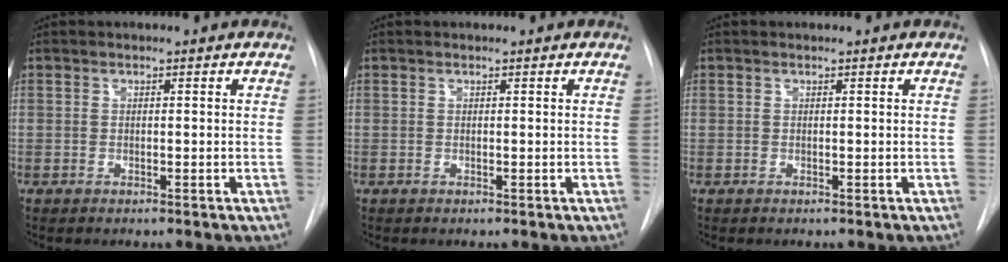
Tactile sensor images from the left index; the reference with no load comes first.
{"total": 0.0}
{"total": 0.0}